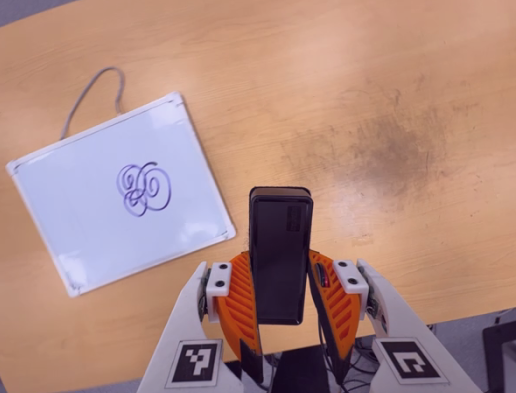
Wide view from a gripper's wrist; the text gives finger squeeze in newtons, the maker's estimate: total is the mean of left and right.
{"total": 4.5, "left": 2.8, "right": 6.2}